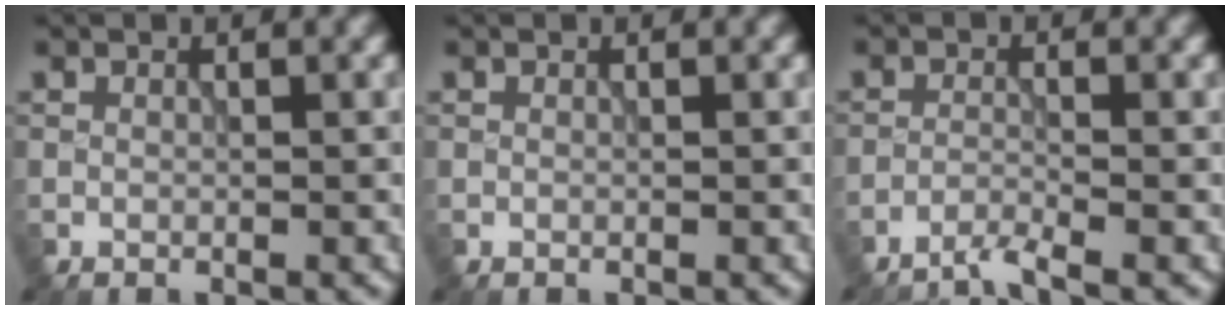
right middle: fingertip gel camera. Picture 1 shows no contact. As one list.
[{"total": 0.0}, {"total": 1.7, "force": [-1.4, -0.1, 0.8], "torque": [-0.010, 0.000, -0.042]}]